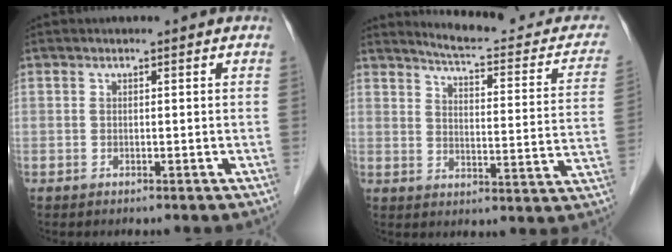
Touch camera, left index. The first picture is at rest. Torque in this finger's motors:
{"motor_torque": [0.07, -0.51, 0.01, 0.01]}